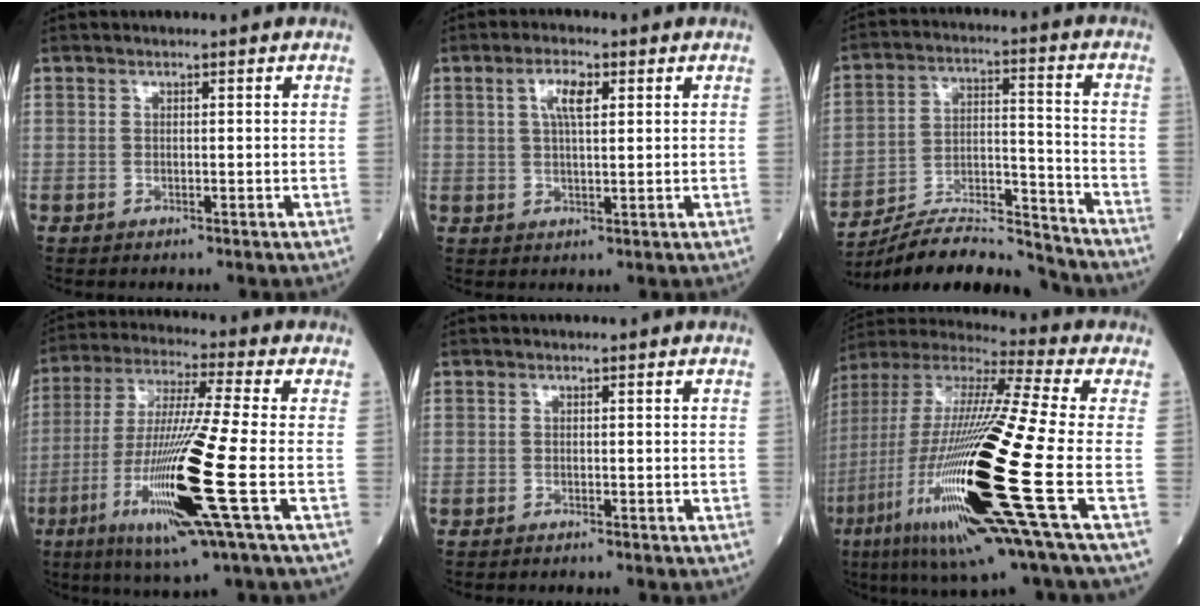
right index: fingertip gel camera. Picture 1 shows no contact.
{"total": 4.4, "force": [1.6, 1.2, 3.9], "torque": [-0.077, 0.007, 0.030]}
{"total": 15.3, "force": [-14.8, 0.7, 3.4], "torque": [-0.058, 0.031, -0.250]}
{"total": 17.2, "force": [-5.5, -1.0, 16.3], "torque": [-0.338, -0.029, -0.111]}
{"total": 1.2, "force": [-1.1, 0.1, 0.4], "torque": [-0.007, -0.001, -0.015]}
{"total": 28.7, "force": [-8.5, 1.4, 27.4], "torque": [-0.549, -0.054, -0.166]}